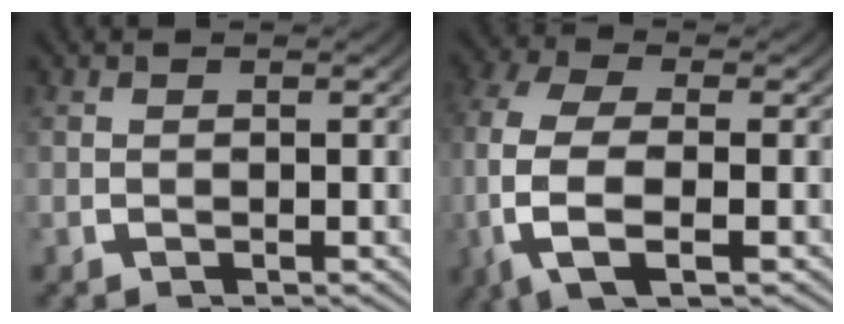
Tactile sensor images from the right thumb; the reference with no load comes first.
{"total": 10.2, "force": [-1.0, 6.3, 7.9], "torque": [-0.217, -0.036, -0.002]}